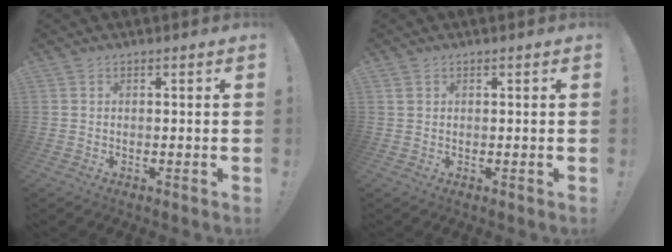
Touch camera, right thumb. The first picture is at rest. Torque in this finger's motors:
{"motor_torque": [-0.10, 0.23, 0.04, -0.13, 0.00]}